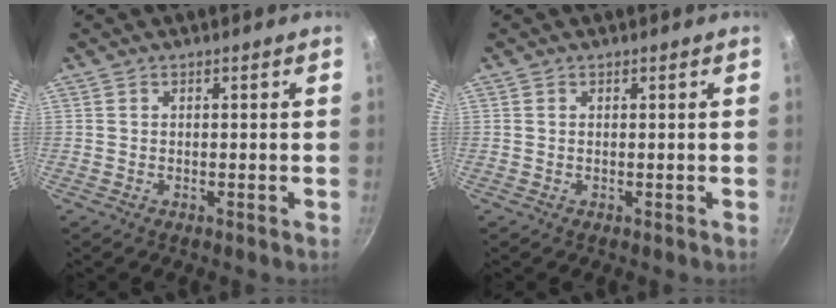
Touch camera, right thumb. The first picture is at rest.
{"total": 0.0}